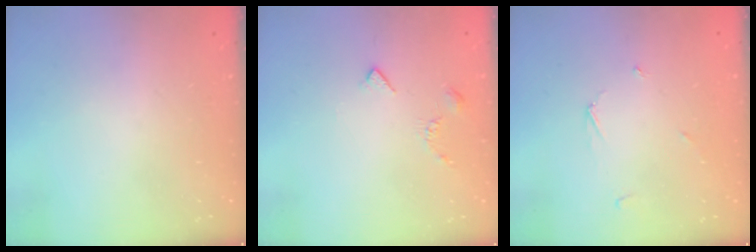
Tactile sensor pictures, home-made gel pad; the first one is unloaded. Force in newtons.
{"total": 4.4, "press": 4.3, "slide": 0.9}
{"total": 2.4, "press": 2.4, "slide": 0.2}